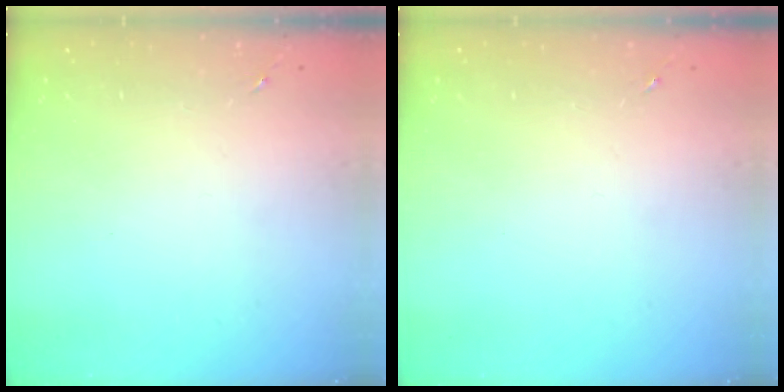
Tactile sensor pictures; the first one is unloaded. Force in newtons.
{"total": 0.0}